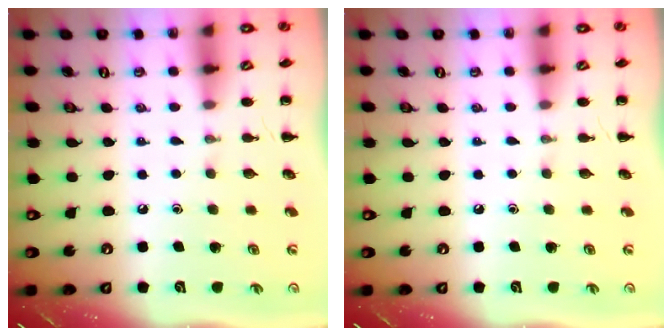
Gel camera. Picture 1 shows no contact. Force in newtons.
{"total": 0.0}